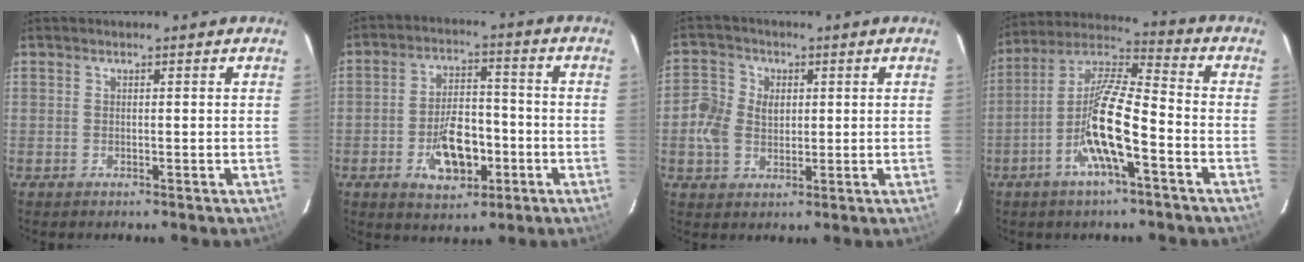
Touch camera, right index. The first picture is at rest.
{"total": 10.6, "force": [-3.9, 5.9, 7.8], "torque": [-0.148, 0.014, -0.051]}
{"total": 6.5, "force": [0.2, 5.6, 3.4], "torque": [-0.078, 0.017, 0.001]}
{"total": 13.0, "force": [-5.3, 2.3, 11.7], "torque": [-0.234, 0.001, -0.106]}